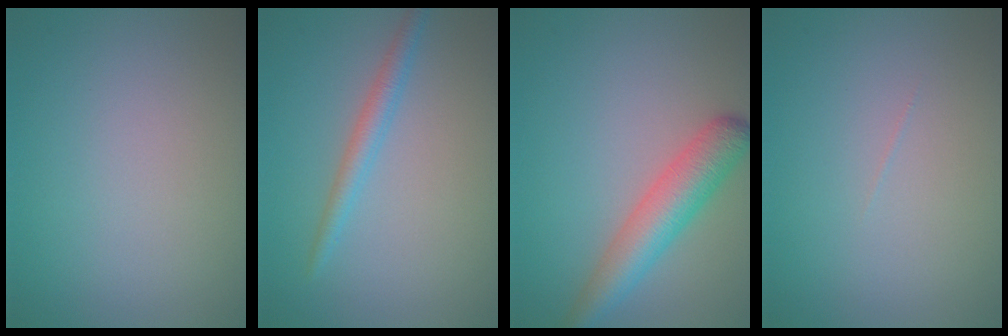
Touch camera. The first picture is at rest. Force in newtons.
{"total": 2.0, "press": 2.0, "slide": 0.1}
{"total": 4.7, "press": 4.7, "slide": 0.2}
{"total": 0.0}